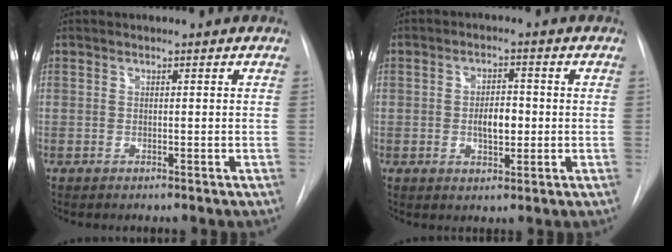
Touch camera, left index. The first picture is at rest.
{"total": 4.5, "force": [-1.2, 2.0, 3.8], "torque": [-0.060, -0.003, -0.015]}